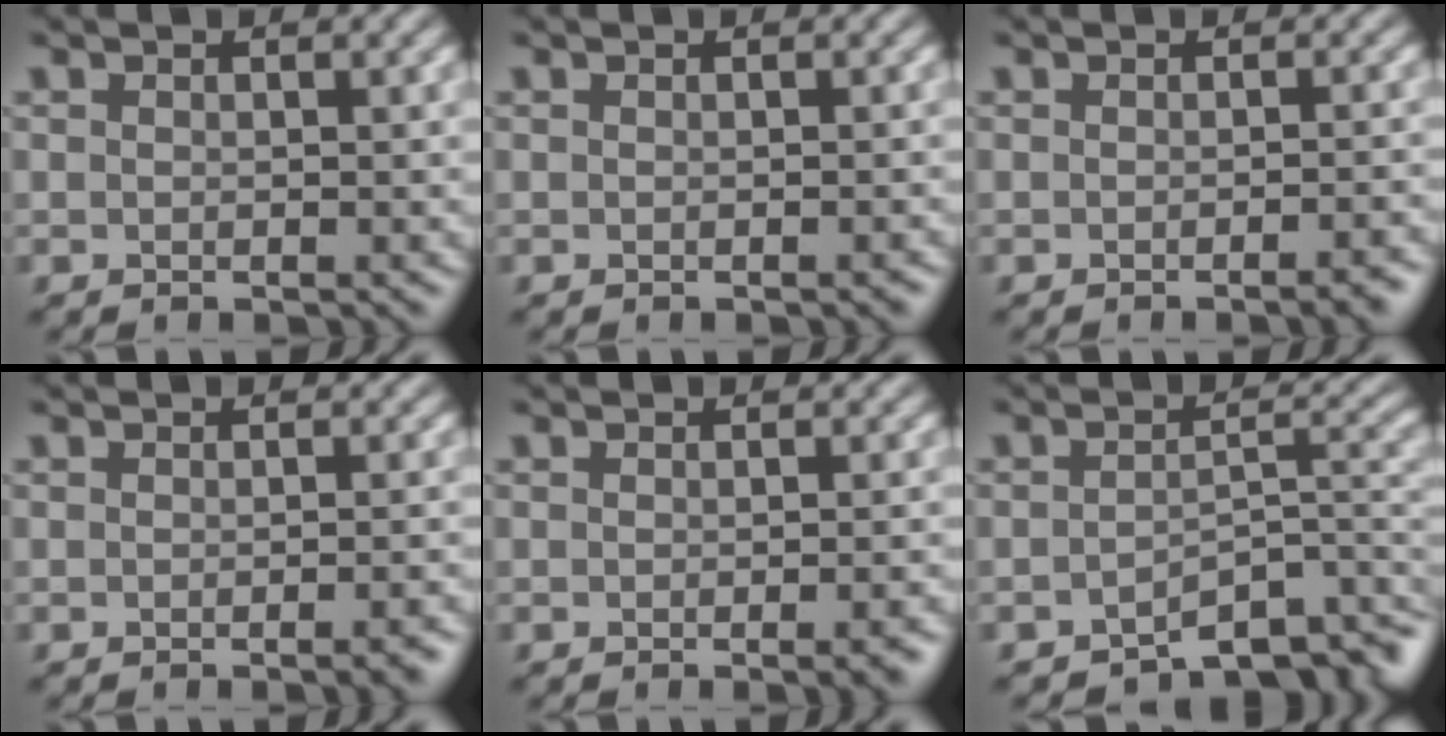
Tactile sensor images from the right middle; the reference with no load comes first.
{"total": 0.5, "force": [-0.4, 0.1, 0.3], "torque": [-0.003, 0.002, -0.004]}
{"total": 2.0, "force": [-1.2, 0.5, 1.5], "torque": [-0.010, 0.002, -0.021]}
{"total": 2.1, "force": [-1.1, 0.5, 1.7], "torque": [-0.013, 0.001, -0.017]}
{"total": 2.4, "force": [-1.0, 0.6, 2.0], "torque": [-0.016, 0.000, -0.014]}
{"total": 6.6, "force": [-4.9, 2.7, 3.7], "torque": [-0.031, -0.009, -0.070]}